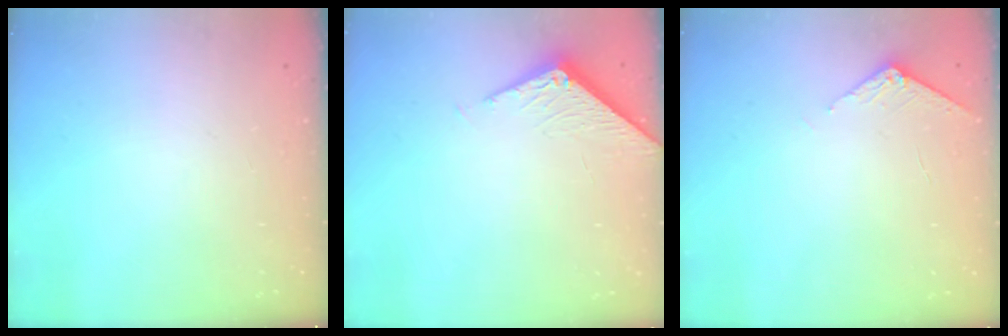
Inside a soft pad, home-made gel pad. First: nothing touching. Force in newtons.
{"total": 4.0, "press": 4.0, "slide": 0.1}
{"total": 2.9, "press": 2.9, "slide": 0.3}